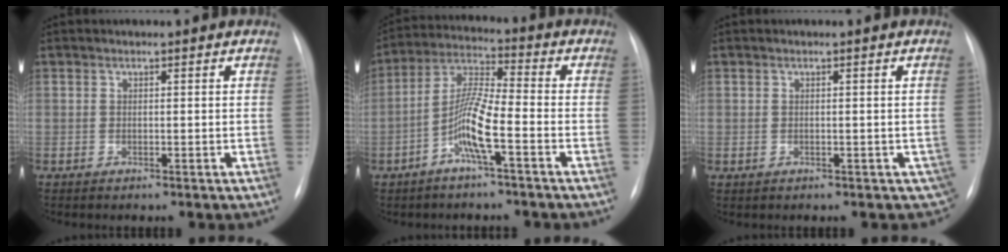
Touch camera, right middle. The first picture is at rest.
{"total": 8.2, "force": [-3.3, 0.6, 7.5], "torque": [-0.159, 0.010, -0.069]}
{"total": 2.4, "force": [-0.6, 1.8, 1.4], "torque": [-0.007, 0.006, 0.003]}